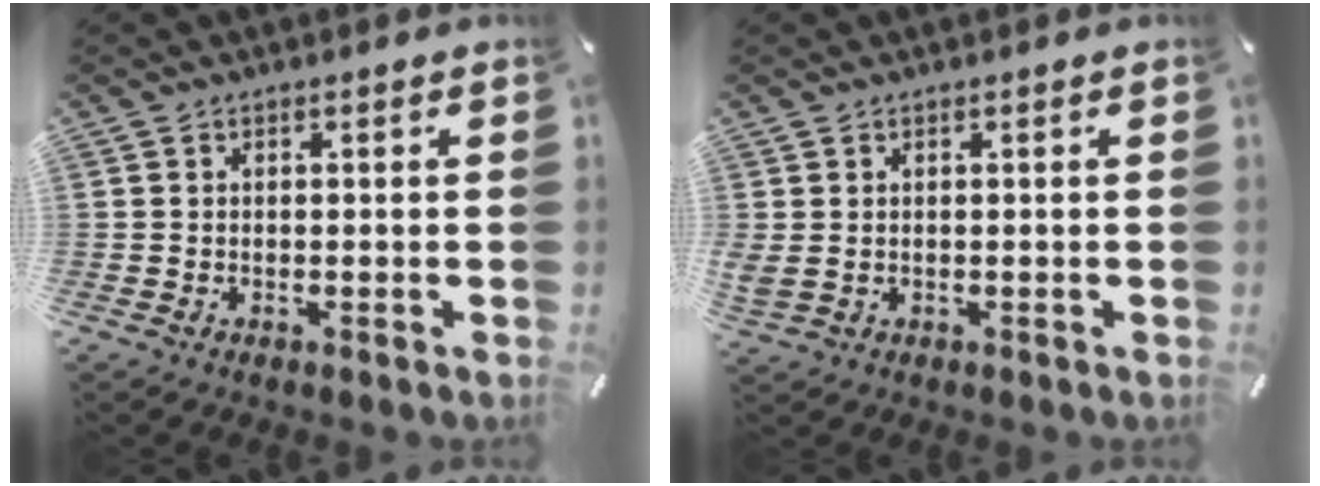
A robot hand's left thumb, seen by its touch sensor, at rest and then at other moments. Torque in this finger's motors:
{"motor_torque": [0.42, 1.10, 0.66, -0.20, 0.09]}